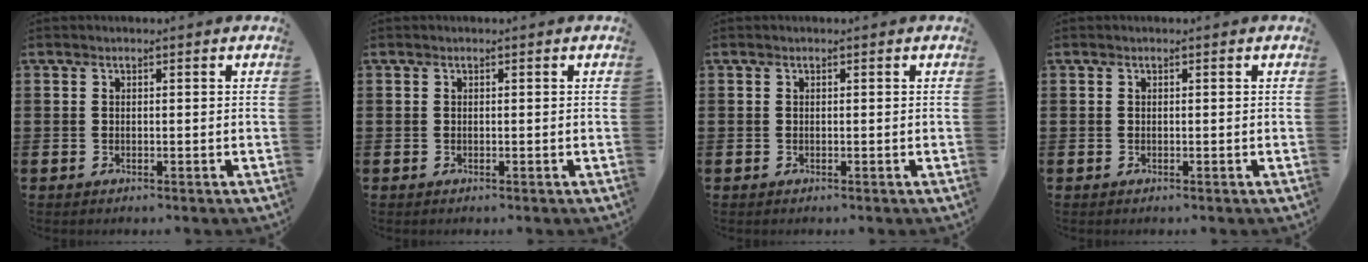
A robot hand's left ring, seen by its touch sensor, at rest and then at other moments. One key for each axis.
{"total": 0.0}
{"total": 0.0}
{"total": 0.0}